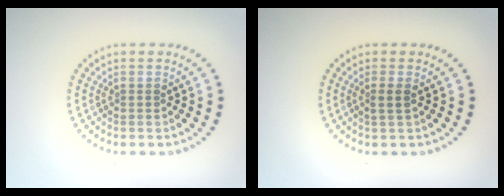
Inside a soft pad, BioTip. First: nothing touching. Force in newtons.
{"total": 1.3, "press": 0.9, "slide": 0.9}